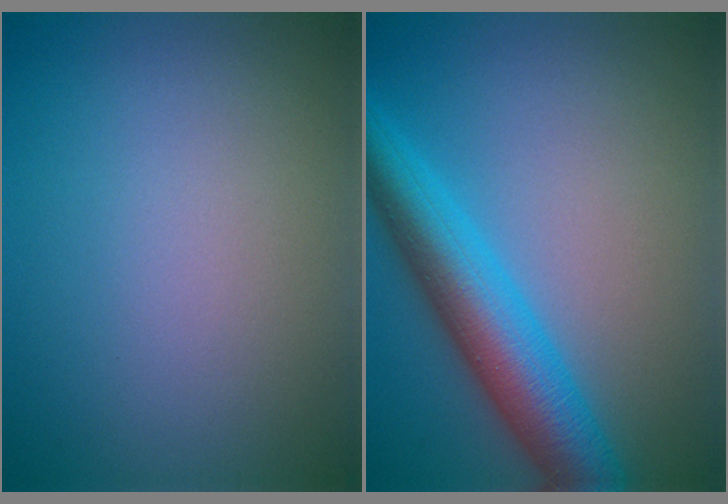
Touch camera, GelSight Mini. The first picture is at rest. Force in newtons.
{"total": 7.7, "press": 7.7, "slide": 0.1}